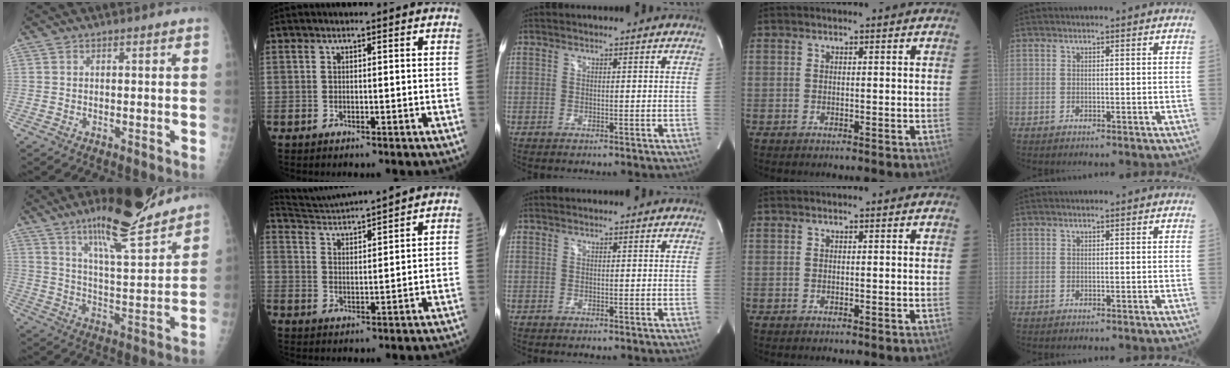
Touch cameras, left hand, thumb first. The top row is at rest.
{"thumb": {"total": 16.8, "force": [13.1, 3.0, 10.1], "torque": [-0.133, -0.086, 0.216]}, "index": {"total": 10.0, "force": [9.5, -1.6, 2.4], "torque": [-0.058, 0.014, 0.163]}}